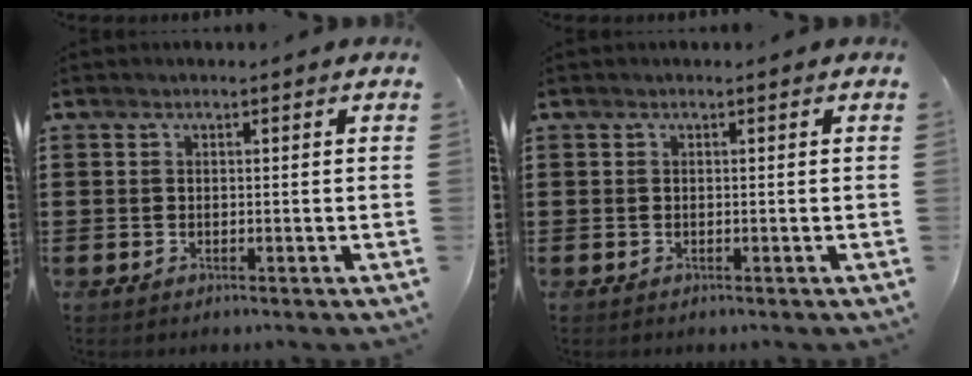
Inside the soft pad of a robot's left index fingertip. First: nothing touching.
{"total": 0.0}